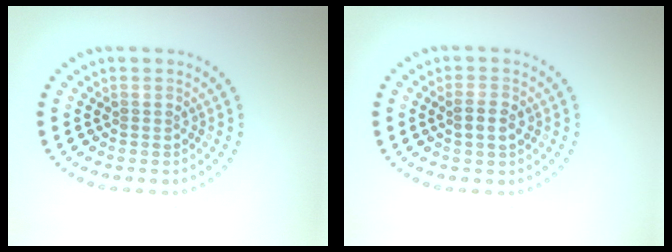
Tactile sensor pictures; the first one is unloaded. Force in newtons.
{"total": 1.8, "press": 1.8, "slide": 0.3}